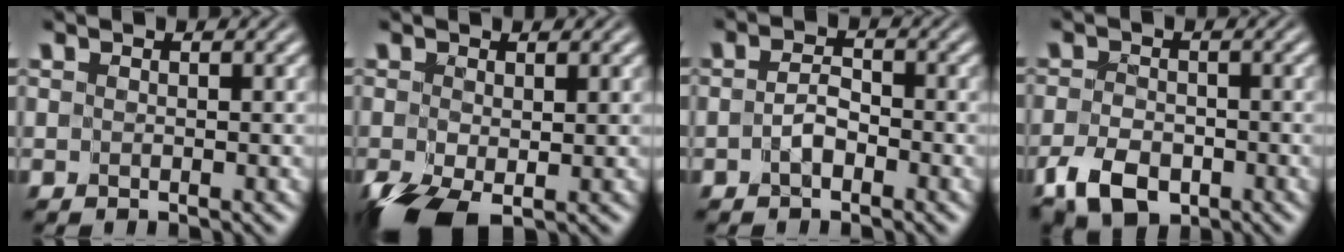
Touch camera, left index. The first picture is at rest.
{"total": 4.6, "force": [-1.7, 2.7, 3.4], "torque": [-0.084, -0.014, -0.031]}
{"total": 1.5, "force": [-0.9, 0.7, 0.9], "torque": [-0.018, 0.006, -0.020]}
{"total": 4.3, "force": [-2.6, 2.5, 2.3], "torque": [-0.046, -0.005, -0.054]}